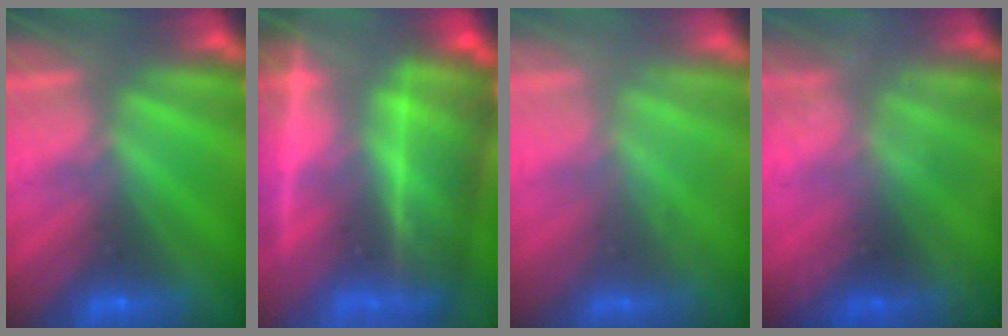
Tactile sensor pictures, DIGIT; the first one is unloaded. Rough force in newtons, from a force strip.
{"total": 5.6}
{"total": 2.2}
{"total": 1.3}